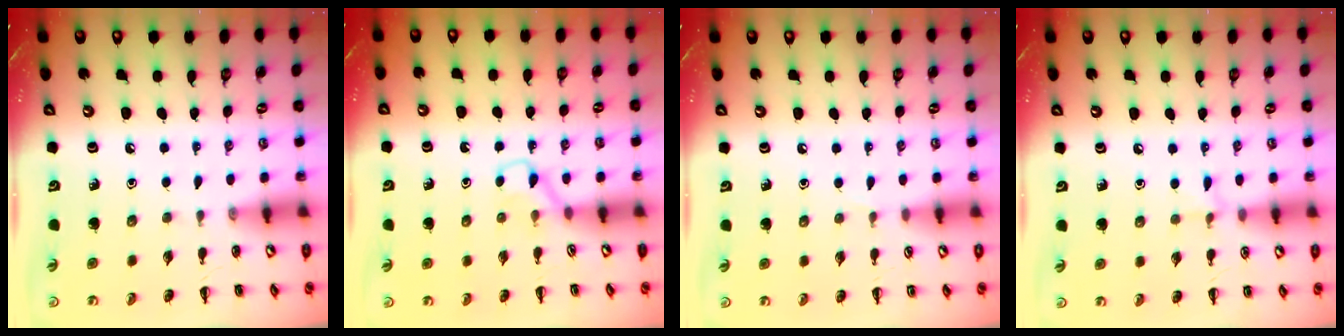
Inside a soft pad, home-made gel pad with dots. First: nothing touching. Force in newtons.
{"total": 3.5, "press": 3.3, "slide": 1.2}
{"total": 3.0, "press": 2.8, "slide": 1.0}
{"total": 4.8, "press": 4.6, "slide": 1.6}